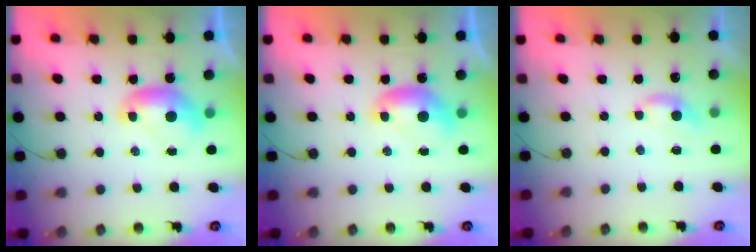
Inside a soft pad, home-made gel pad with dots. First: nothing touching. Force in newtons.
{"total": 0.0}
{"total": 1.7, "press": 1.6, "slide": 0.4}